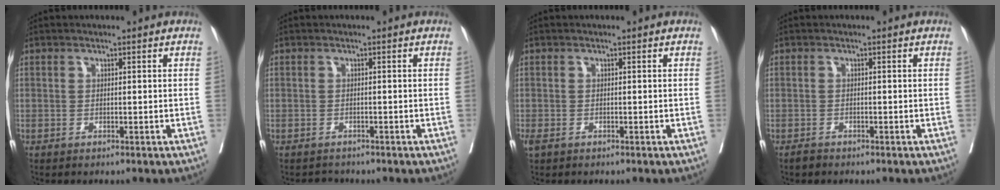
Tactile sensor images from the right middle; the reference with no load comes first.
{"total": 1.5, "force": [-1.4, 0.6, -0.2], "torque": [0.002, -0.004, -0.023]}
{"total": 1.7, "force": [-1.0, 1.0, 0.9], "torque": [-0.025, -0.004, -0.014]}
{"total": 0.9, "force": [-0.8, 0.3, 0.2], "torque": [-0.006, 0.000, -0.015]}